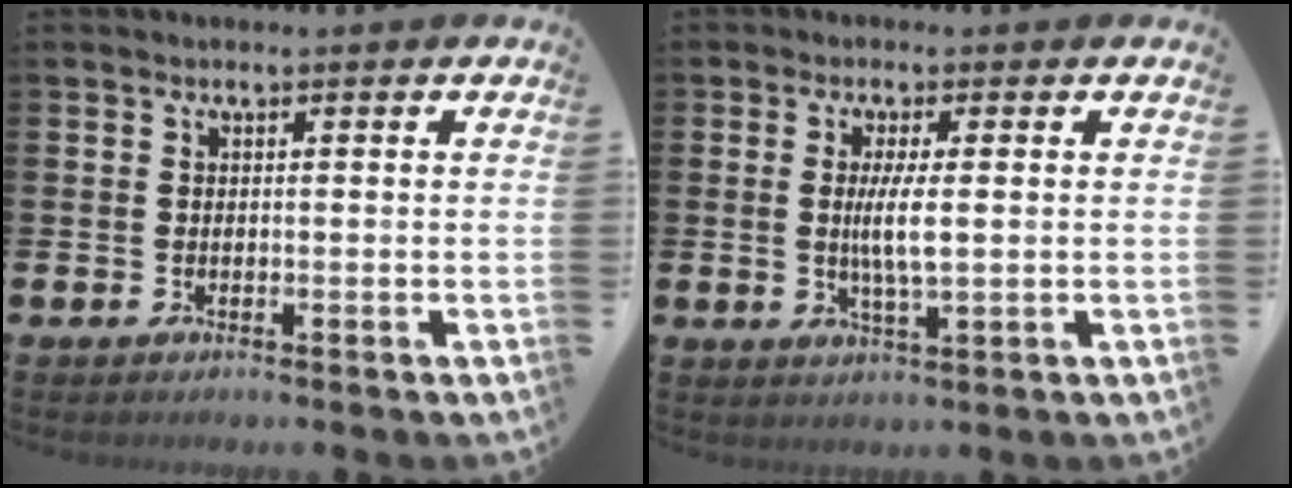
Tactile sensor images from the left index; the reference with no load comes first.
{"total": 3.9, "force": [0.4, 0.6, 3.9], "torque": [-0.065, -0.005, 0.002]}